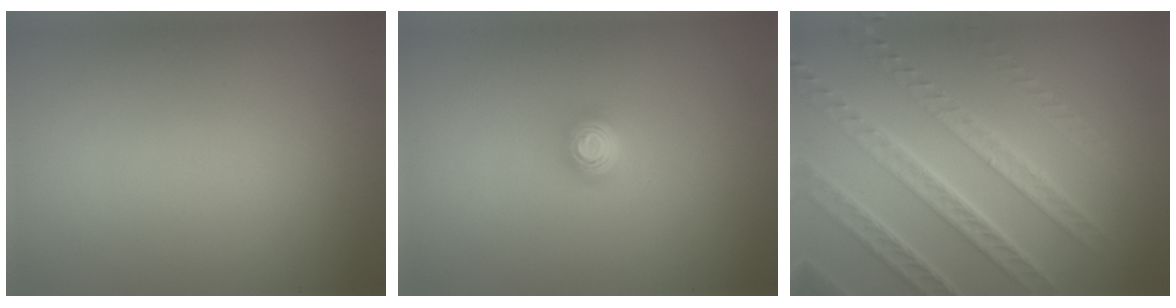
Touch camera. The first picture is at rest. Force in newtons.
{"total": 2.0, "press": 1.3, "slide": 1.5}
{"total": 7.8, "press": 5.7, "slide": 5.4}